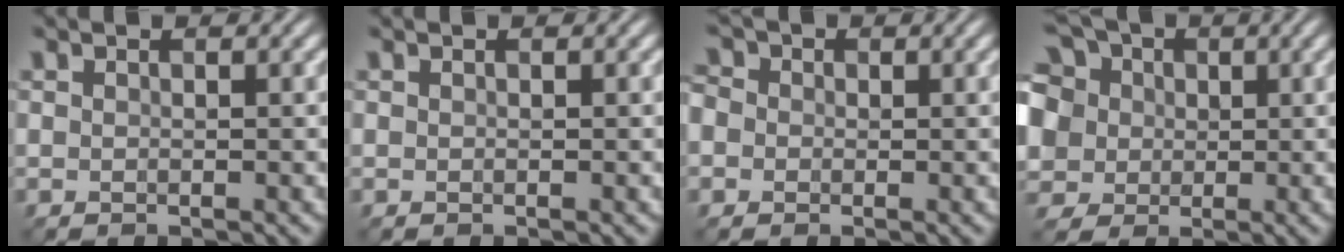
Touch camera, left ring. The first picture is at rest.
{"total": 0.0}
{"total": 4.8, "force": [0.6, 4.3, 2.1], "torque": [-0.042, 0.031, -0.026]}
{"total": 12.3, "force": [3.0, 10.3, 5.9], "torque": [-0.145, 0.029, 0.023]}